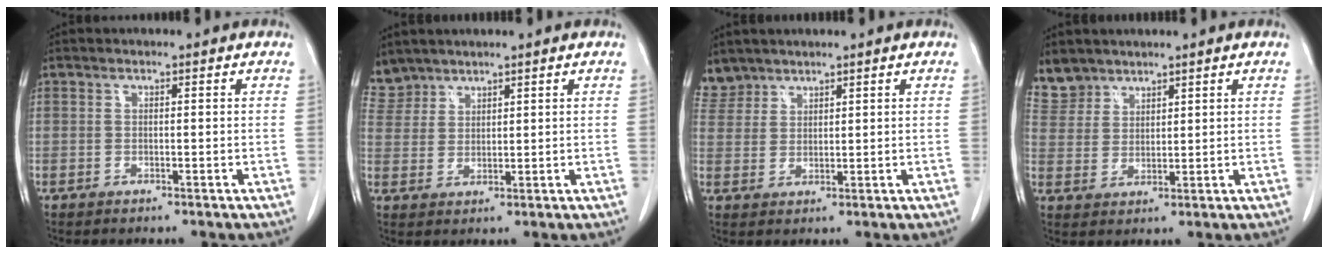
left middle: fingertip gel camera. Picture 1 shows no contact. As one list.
[{"total": 4.5, "force": [4.1, 1.8, -0.5], "torque": [0.011, 0.008, 0.090]}, {"total": 3.8, "force": [3.5, 1.6, -0.4], "torque": [0.011, 0.007, 0.074]}, {"total": 4.9, "force": [4.3, 2.4, -0.1], "torque": [0.006, 0.003, 0.093]}]